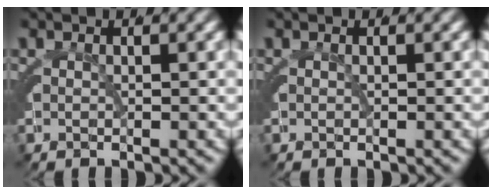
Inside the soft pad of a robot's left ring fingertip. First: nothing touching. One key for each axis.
{"total": 0.0}